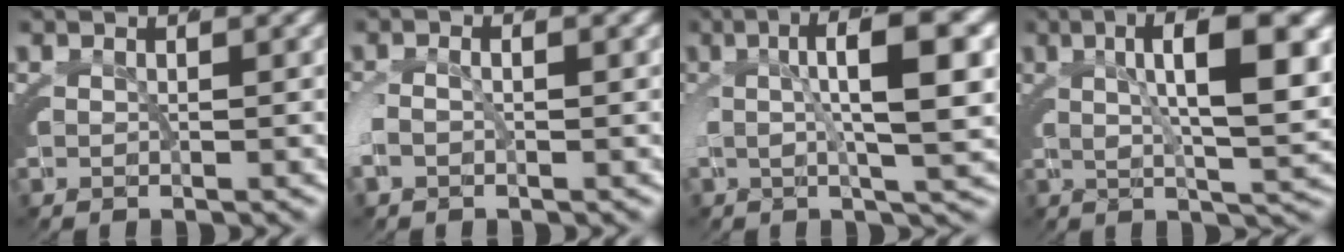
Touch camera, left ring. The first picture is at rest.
{"total": 1.8, "force": [-1.0, 1.2, 0.9], "torque": [-0.031, -0.005, -0.017]}
{"total": 6.5, "force": [1.6, 1.4, 6.1], "torque": [-0.091, 0.015, 0.023]}
{"total": 7.3, "force": [2.3, 1.5, 6.7], "torque": [-0.098, 0.014, 0.037]}